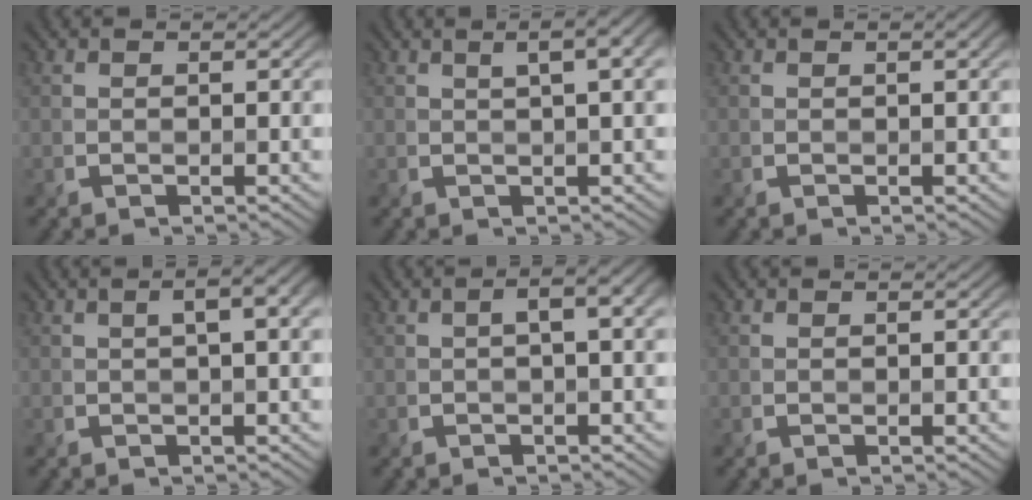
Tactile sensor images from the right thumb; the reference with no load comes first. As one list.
[{"total": 4.5, "force": [1.6, 1.1, 4.1], "torque": [-0.057, 0.014, 0.022]}, {"total": 0.8, "force": [0.3, 0.1, 0.7], "torque": [-0.013, 0.005, 0.005]}, {"total": 3.6, "force": [0.9, 0.8, 3.4], "torque": [-0.050, 0.012, 0.013]}, {"total": 3.0, "force": [0.4, 0.7, 2.9], "torque": [-0.043, 0.012, 0.005]}, {"total": 0.0}]